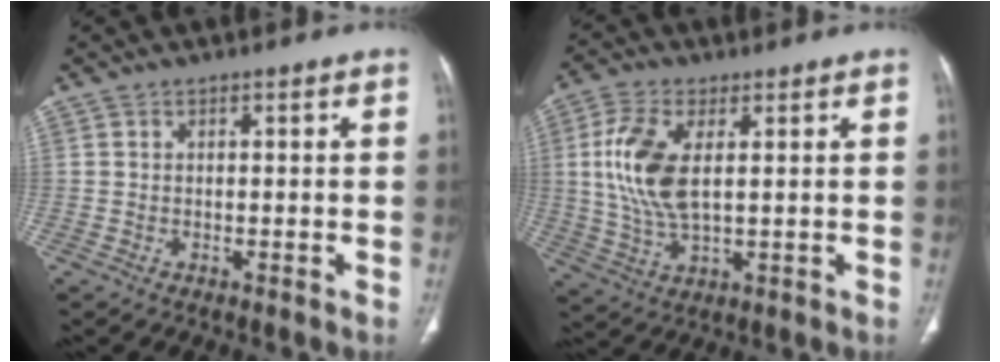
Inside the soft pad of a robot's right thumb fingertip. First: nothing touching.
{"total": 11.5, "force": [2.1, 5.5, 9.9], "torque": [-0.220, -0.007, 0.046]}